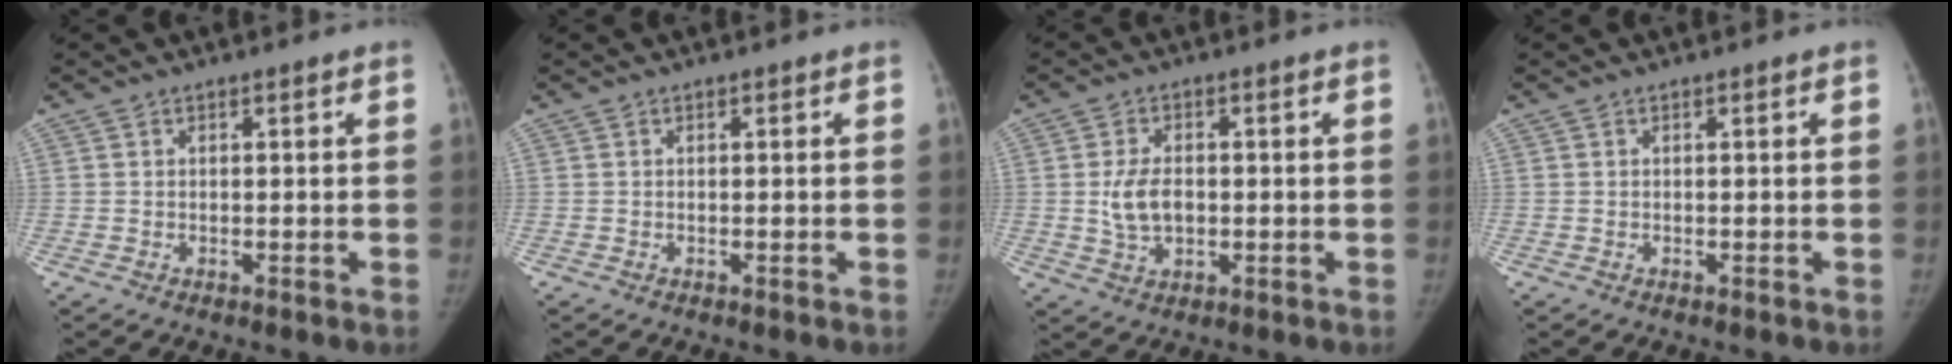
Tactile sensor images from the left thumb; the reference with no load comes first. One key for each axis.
{"total": 0.0}
{"total": 6.1, "fx": -0.1, "fy": 3.8, "fz": 4.7, "tx": -0.086, "ty": 0.003, "tz": 0.003}
{"total": 0.0}